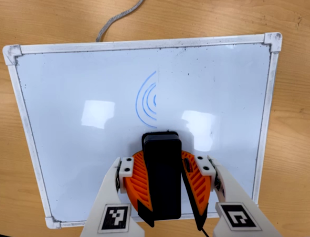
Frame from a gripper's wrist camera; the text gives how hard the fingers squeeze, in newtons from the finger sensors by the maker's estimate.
{"total": 12.5, "left": 11.7, "right": 13.2}